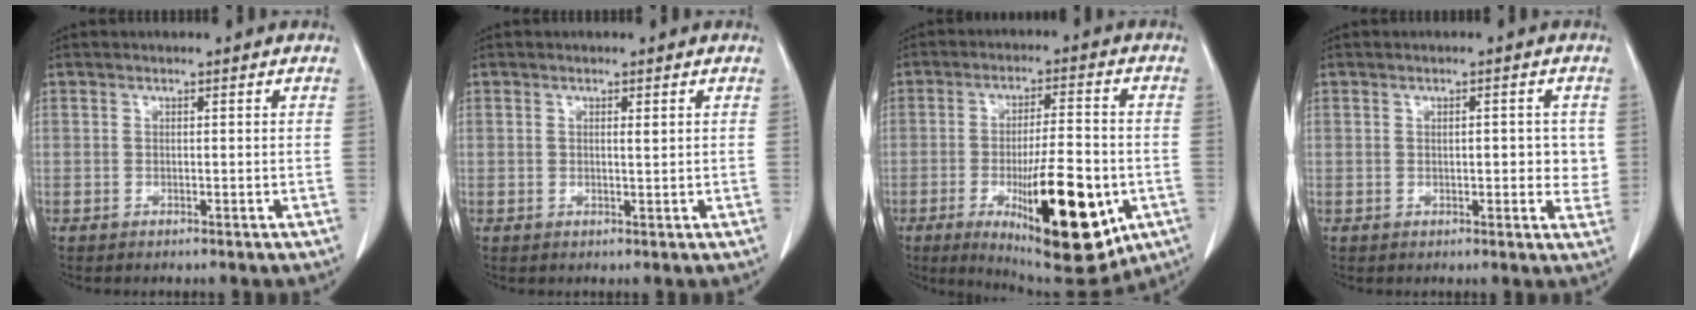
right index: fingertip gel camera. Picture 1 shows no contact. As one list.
[{"total": 0.8, "force": [0.3, 0.1, 0.7], "torque": [-0.015, -0.002, 0.004]}, {"total": 18.5, "force": [-6.4, 4.3, 16.8], "torque": [-0.247, -0.022, -0.083]}, {"total": 4.4, "force": [0.4, 1.9, 4.0], "torque": [-0.042, -0.002, 0.002]}]